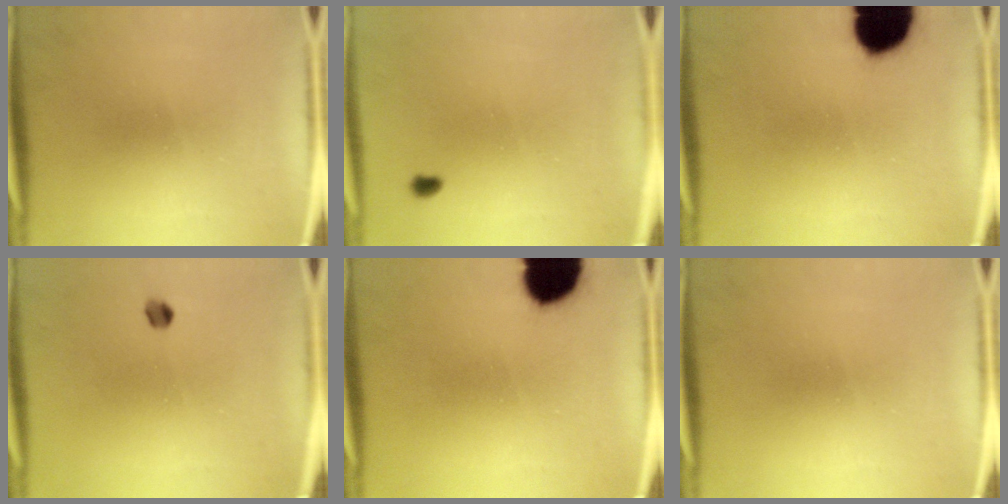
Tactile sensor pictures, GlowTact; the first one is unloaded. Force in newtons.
{"total": 1.0}
{"total": 15.8}
{"total": 1.7}
{"total": 14.1}
{"total": 0.0}